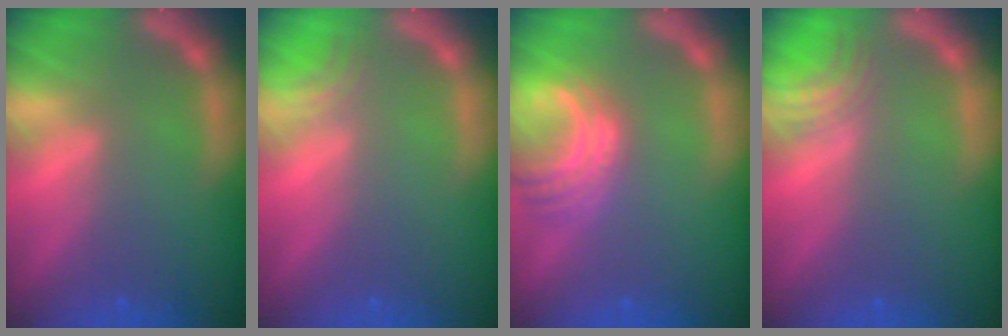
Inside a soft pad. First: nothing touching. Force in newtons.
{"total": 1.5}
{"total": 5.5}
{"total": 3.0}